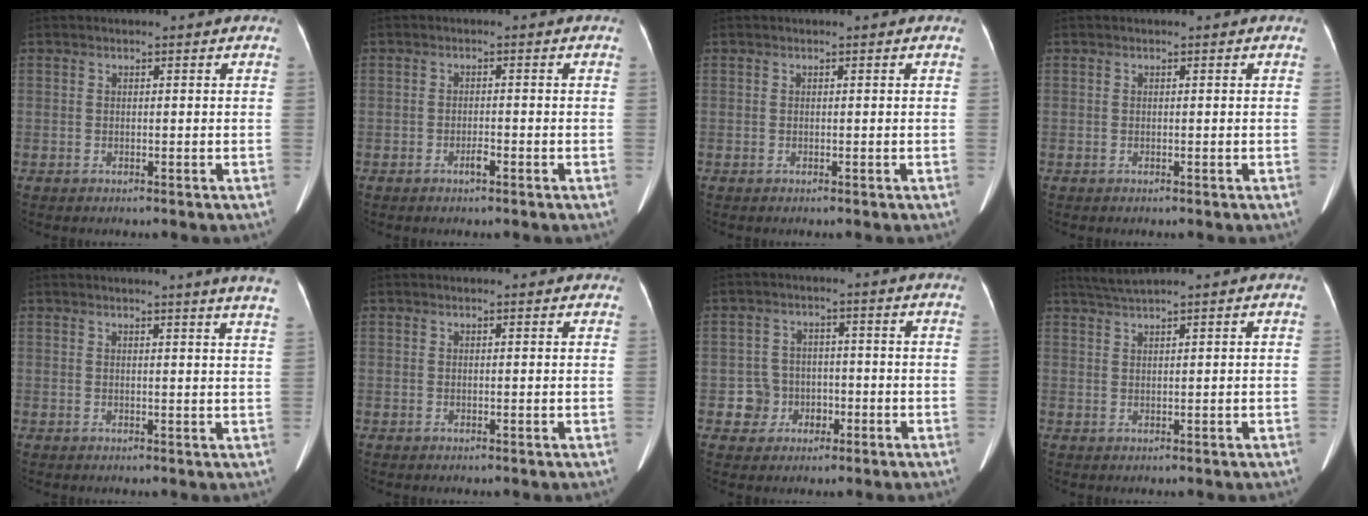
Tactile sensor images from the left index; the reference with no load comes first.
{"total": 1.3, "force": [-1.0, 0.2, 0.8], "torque": [-0.020, -0.002, -0.018]}
{"total": 0.0}
{"total": 0.0}
{"total": 8.4, "force": [7.4, -1.4, 3.7], "torque": [-0.041, -0.037, 0.057]}
{"total": 2.7, "force": [2.4, 0.7, 1.1], "torque": [-0.016, 0.013, 0.021]}
{"total": 4.5, "force": [-1.6, 4.2, 0.1], "torque": [0.005, 0.013, -0.022]}
{"total": 2.6, "force": [2.2, -1.0, 0.9], "torque": [-0.026, 0.009, 0.048]}